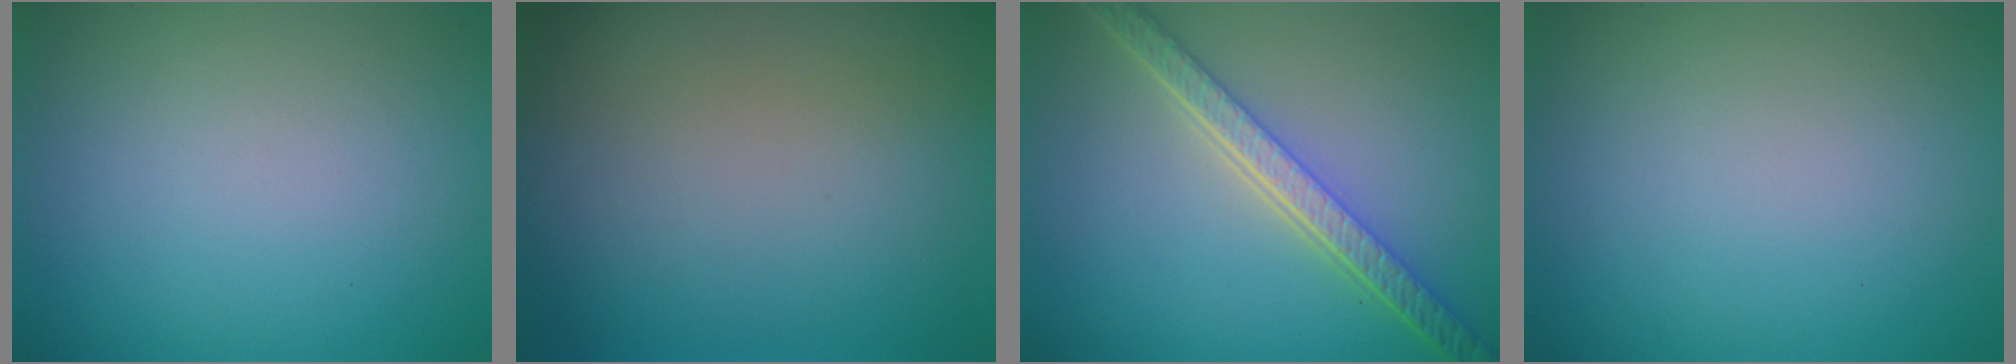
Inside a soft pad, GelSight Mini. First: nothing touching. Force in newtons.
{"total": 0.0}
{"total": 5.6, "press": 4.2, "slide": 3.7}
{"total": 0.0}